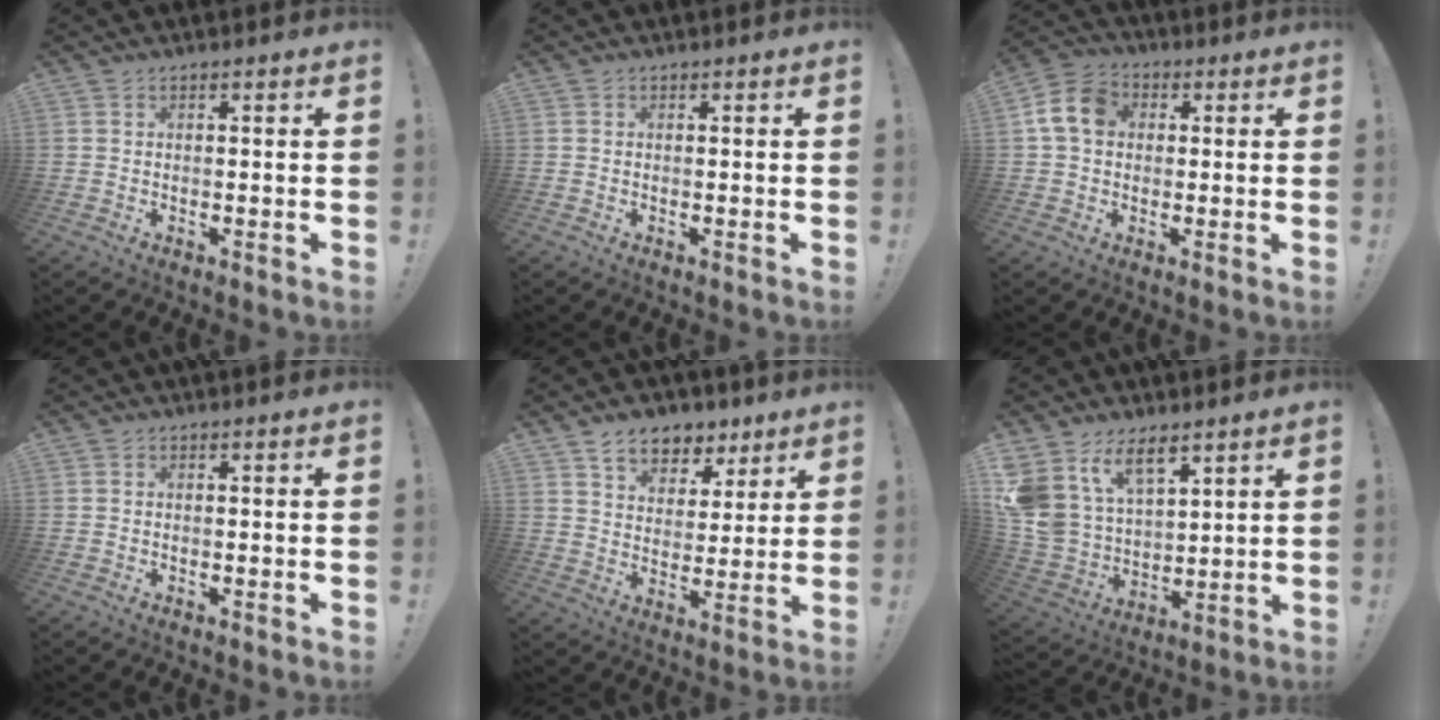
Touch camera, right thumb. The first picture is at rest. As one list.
[{"total": 0.0}, {"total": 10.7, "force": [2.2, 8.3, 6.4], "torque": [-0.110, 0.013, 0.048]}, {"total": 0.0}, {"total": 10.0, "force": [6.9, 6.4, 3.4], "torque": [-0.047, -0.045, 0.131]}, {"total": 14.6, "force": [9.2, 8.5, 7.4], "torque": [-0.170, -0.066, 0.179]}]